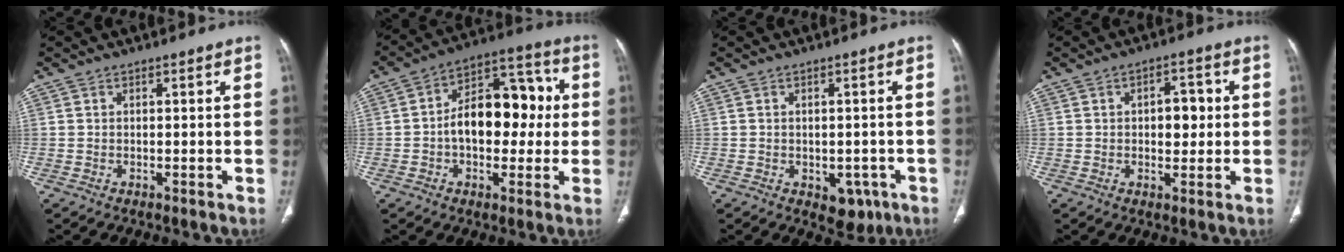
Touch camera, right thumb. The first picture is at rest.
{"total": 15.7, "force": [0.0, 9.8, 12.2], "torque": [-0.146, 0.041, -0.007]}
{"total": 5.0, "force": [-2.0, 3.4, 3.0], "torque": [-0.014, 0.008, -0.015]}
{"total": 8.3, "force": [0.7, 4.9, 6.7], "torque": [-0.061, 0.014, 0.011]}